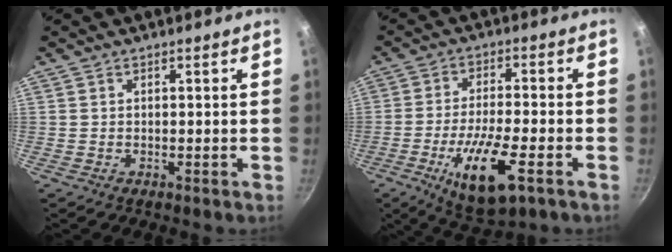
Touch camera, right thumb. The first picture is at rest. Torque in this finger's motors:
{"motor_torque": [1.71, 1.57, 1.33, -0.79, 0.45]}